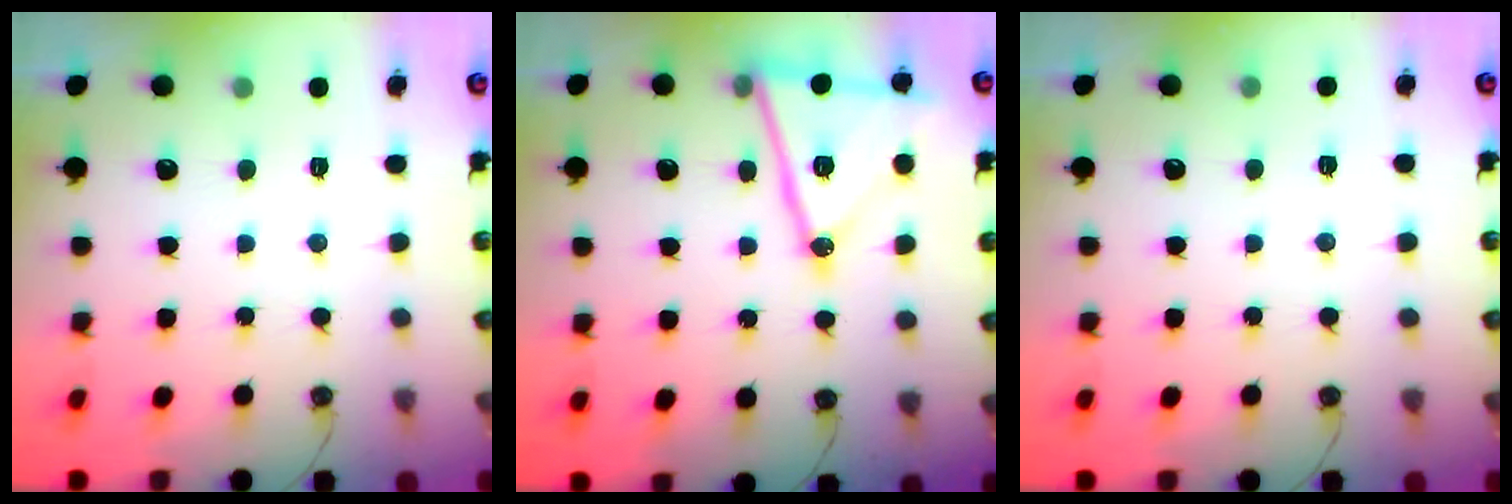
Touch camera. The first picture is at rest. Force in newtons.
{"total": 18.6, "press": 18.3, "slide": 3.3}
{"total": 4.6, "press": 1.9, "slide": 4.2}